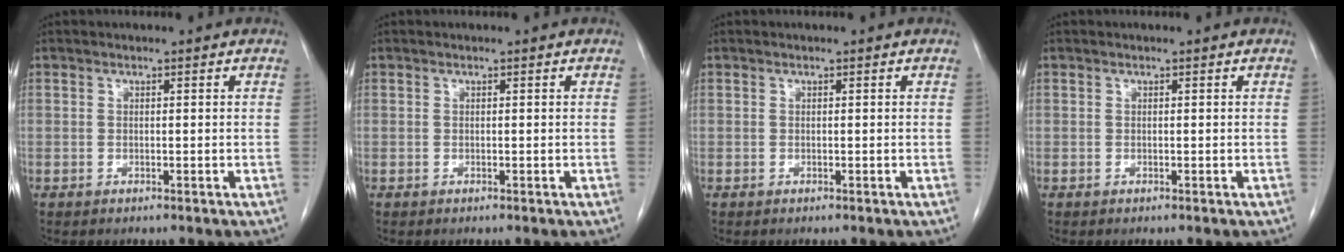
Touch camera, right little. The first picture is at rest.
{"total": 0.0}
{"total": 0.0}
{"total": 0.0}